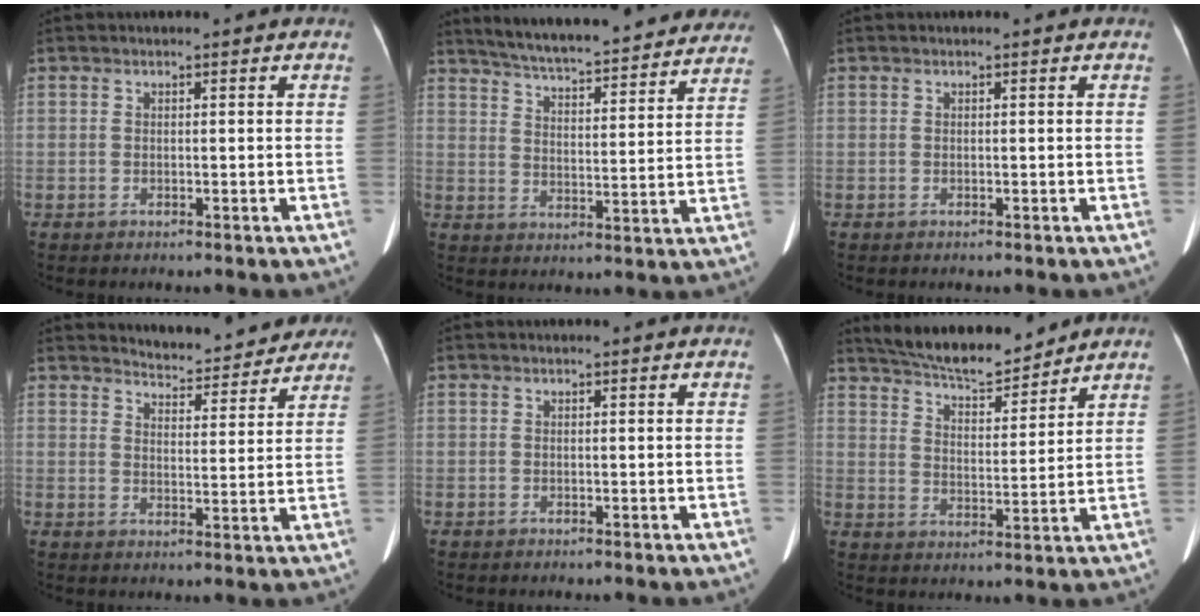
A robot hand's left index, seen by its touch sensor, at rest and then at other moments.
{"total": 25.7, "force": [23.4, 3.8, 9.8], "torque": [-0.152, -0.021, 0.301]}
{"total": 0.0}
{"total": 10.5, "force": [10.2, 2.1, 1.4], "torque": [-0.008, -0.004, 0.123]}
{"total": 0.0}
{"total": 11.2, "force": [10.5, 1.6, 3.7], "torque": [-0.064, 0.004, 0.174]}